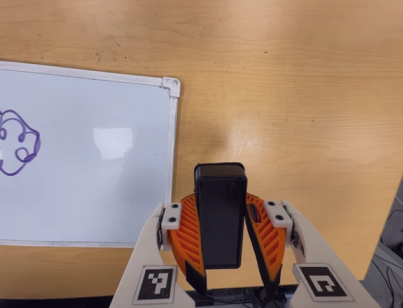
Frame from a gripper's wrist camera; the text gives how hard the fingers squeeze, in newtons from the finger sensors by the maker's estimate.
{"total": 7.1, "left": 6.6, "right": 7.7}